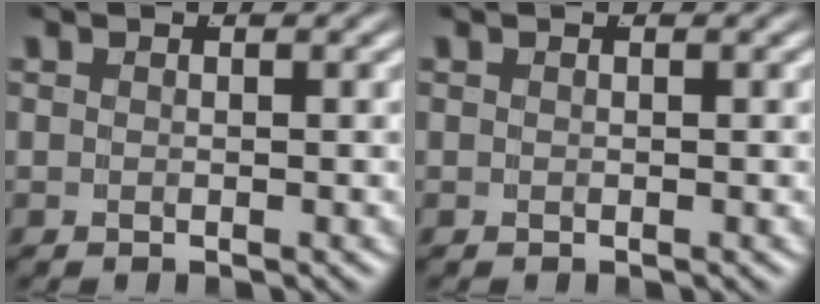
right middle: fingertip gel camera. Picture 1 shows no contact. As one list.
[{"total": 0.0}]